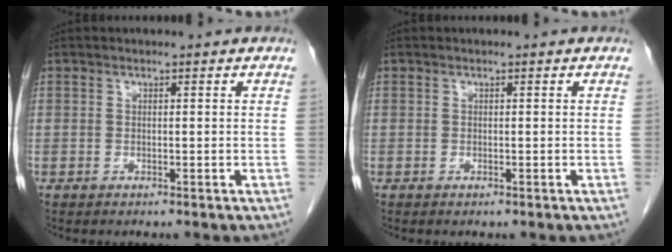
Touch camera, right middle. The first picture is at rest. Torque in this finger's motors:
{"motor_torque": [0.39, 0.00, 0.03, 0.01]}